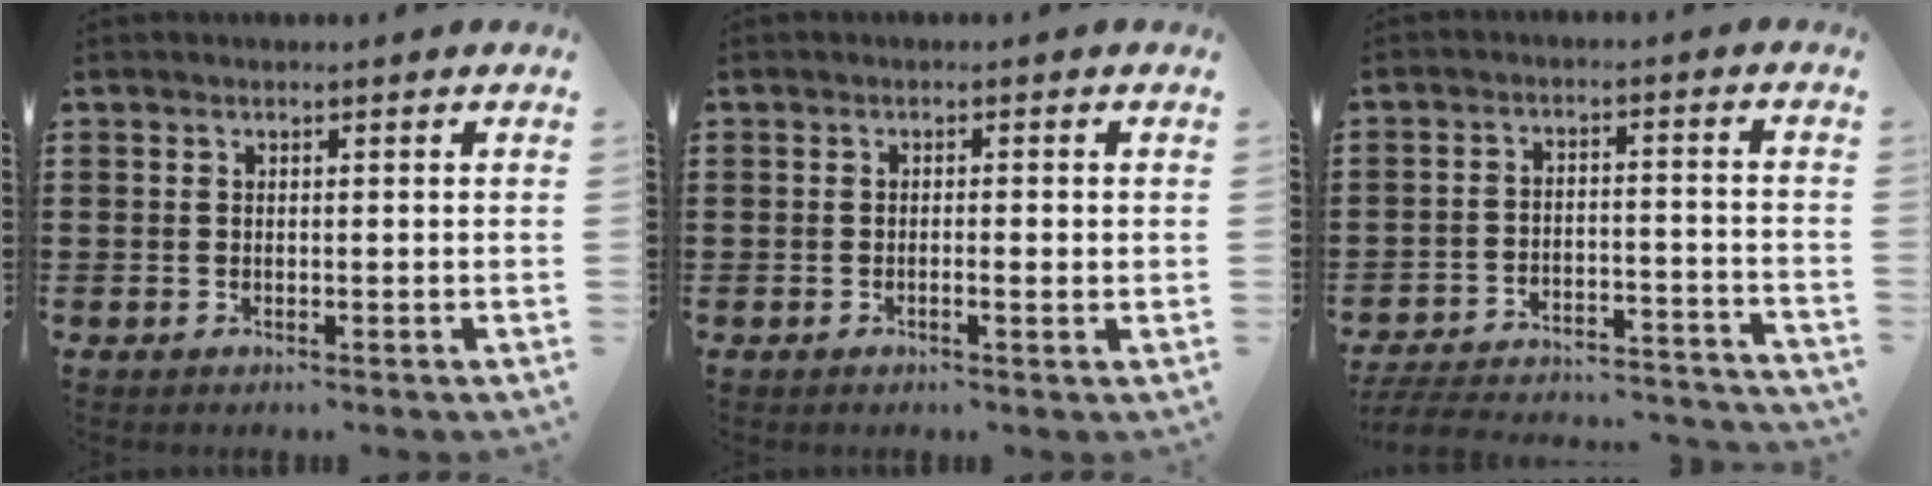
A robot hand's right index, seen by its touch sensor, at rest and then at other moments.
{"total": 1.4, "force": [-0.4, 0.0, 1.4], "torque": [-0.023, -0.004, -0.006]}
{"total": 4.8, "force": [-4.6, 0.5, 1.4], "torque": [-0.031, -0.007, -0.095]}